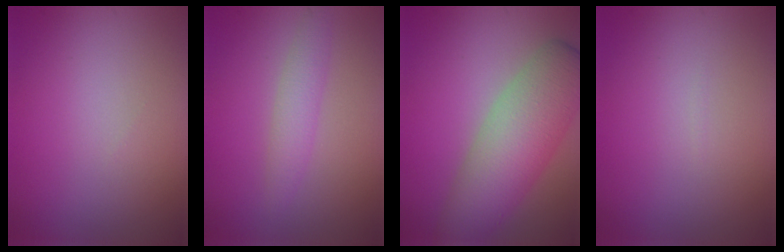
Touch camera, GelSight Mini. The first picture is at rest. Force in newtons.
{"total": 2.1, "press": 2.1, "slide": 0.1}
{"total": 7.6, "press": 7.6, "slide": 0.3}
{"total": 0.0}